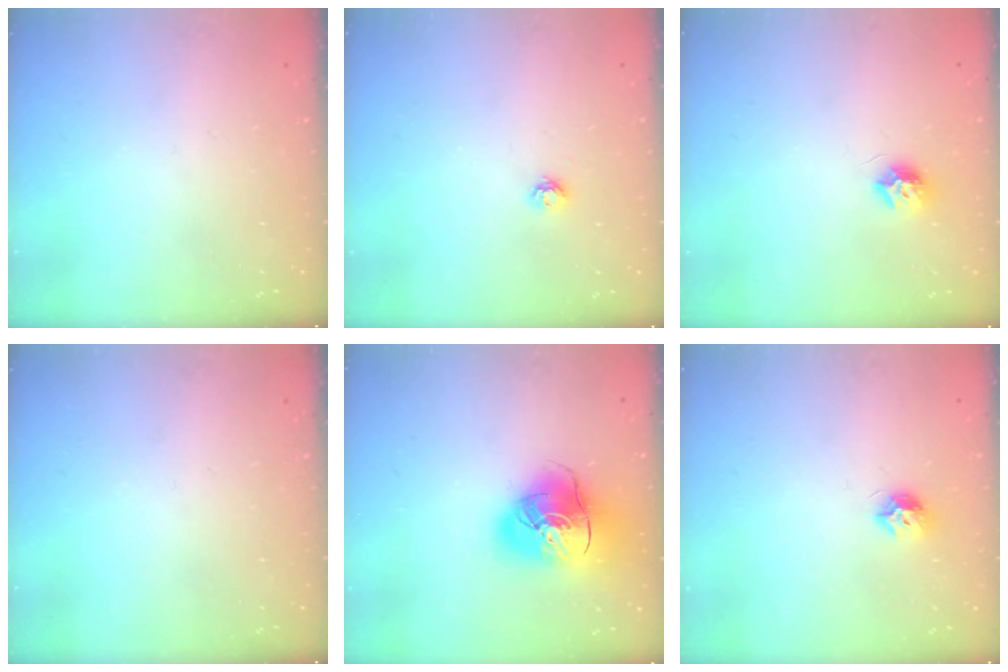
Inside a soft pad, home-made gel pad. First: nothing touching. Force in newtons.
{"total": 3.8, "press": 3.8, "slide": 0.5}
{"total": 7.6, "press": 7.6, "slide": 0.2}
{"total": 0.0}
{"total": 17.1, "press": 16.8, "slide": 2.9}
{"total": 7.5, "press": 7.5, "slide": 0.1}